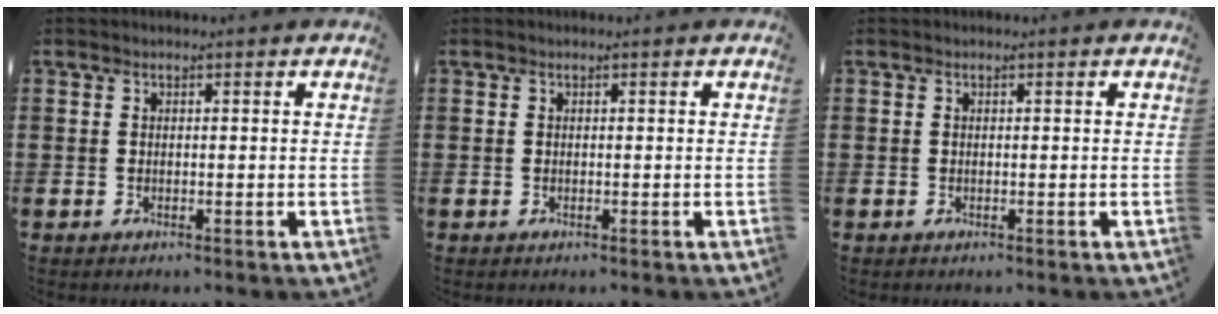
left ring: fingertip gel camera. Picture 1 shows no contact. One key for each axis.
{"total": 0.0}
{"total": 0.0}